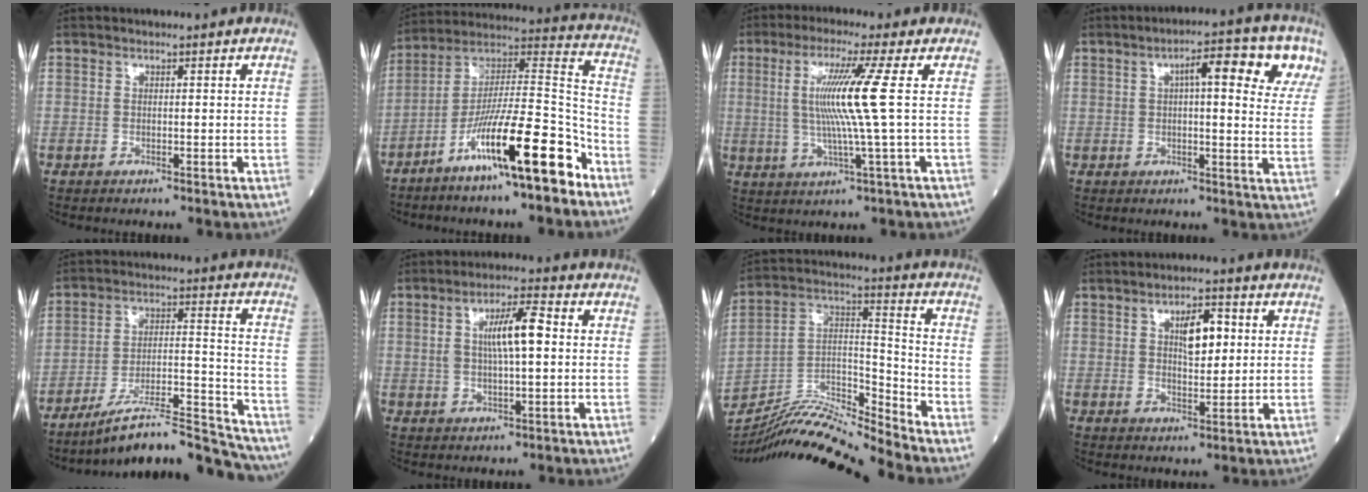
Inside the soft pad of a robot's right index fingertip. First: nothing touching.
{"total": 17.1, "force": [-9.8, 1.3, 14.0], "torque": [-0.245, 0.003, -0.167]}
{"total": 9.1, "force": [1.1, -2.0, 8.8], "torque": [-0.176, -0.001, 0.027]}
{"total": 11.6, "force": [4.9, 2.7, 10.1], "torque": [-0.129, 0.024, 0.055]}
{"total": 16.7, "force": [-15.5, 1.0, 6.0], "torque": [-0.084, 0.033, -0.251]}
{"total": 7.4, "force": [1.3, 1.6, 7.1], "torque": [-0.129, 0.017, 0.026]}
{"total": 14.5, "force": [-13.9, -1.4, 4.0], "torque": [-0.069, 0.033, -0.259]}
{"total": 5.7, "force": [1.7, 2.1, 5.1], "torque": [-0.083, 0.006, 0.029]}